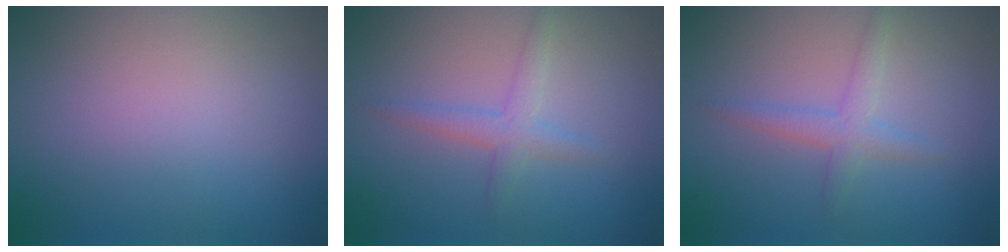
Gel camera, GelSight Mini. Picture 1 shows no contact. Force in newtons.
{"total": 1.9, "press": 1.9, "slide": 0.1}
{"total": 1.9, "press": 1.9, "slide": 0.1}